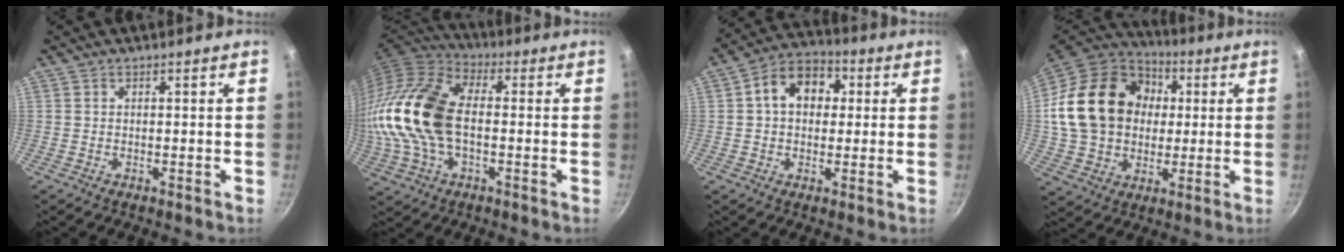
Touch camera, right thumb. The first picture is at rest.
{"total": 19.8, "force": [-0.7, 11.7, 15.9], "torque": [-0.315, 0.029, -0.023]}
{"total": 10.9, "force": [2.0, 8.1, 7.1], "torque": [-0.076, 0.024, 0.013]}
{"total": 23.5, "force": [2.8, 18.3, 14.5], "torque": [-0.238, 0.028, 0.051]}